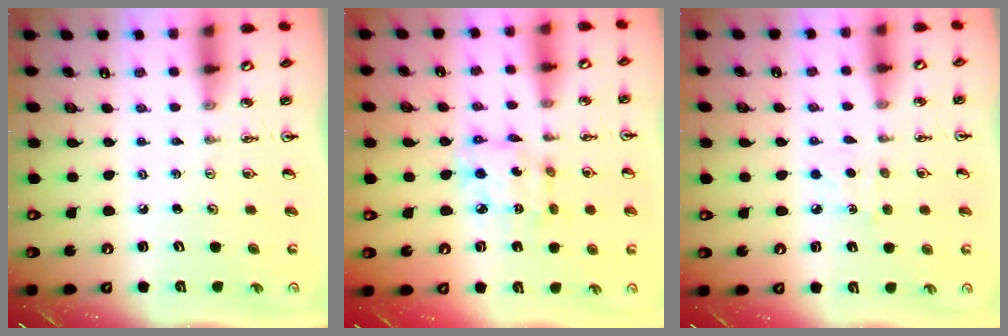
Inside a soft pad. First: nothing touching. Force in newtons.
{"total": 6.8, "press": 6.8, "slide": 0.3}
{"total": 4.2, "press": 4.2, "slide": 0.5}